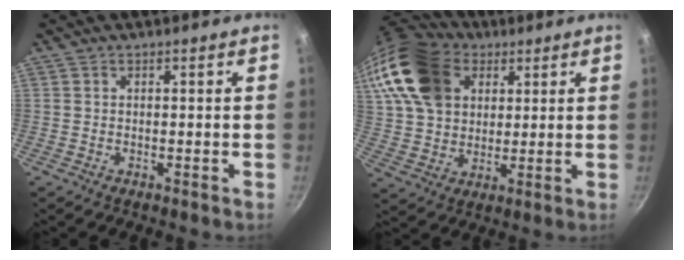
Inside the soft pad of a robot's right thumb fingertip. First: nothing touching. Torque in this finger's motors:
{"motor_torque": [1.66, 3.35, 0.69, -0.32, 0.21]}